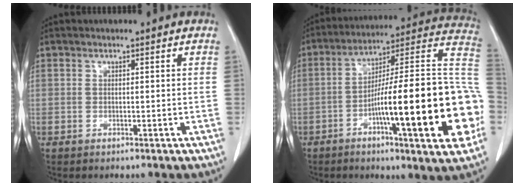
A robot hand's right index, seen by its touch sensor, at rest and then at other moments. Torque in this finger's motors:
{"motor_torque": [2.14, 0.00, 0.80, 0.21]}